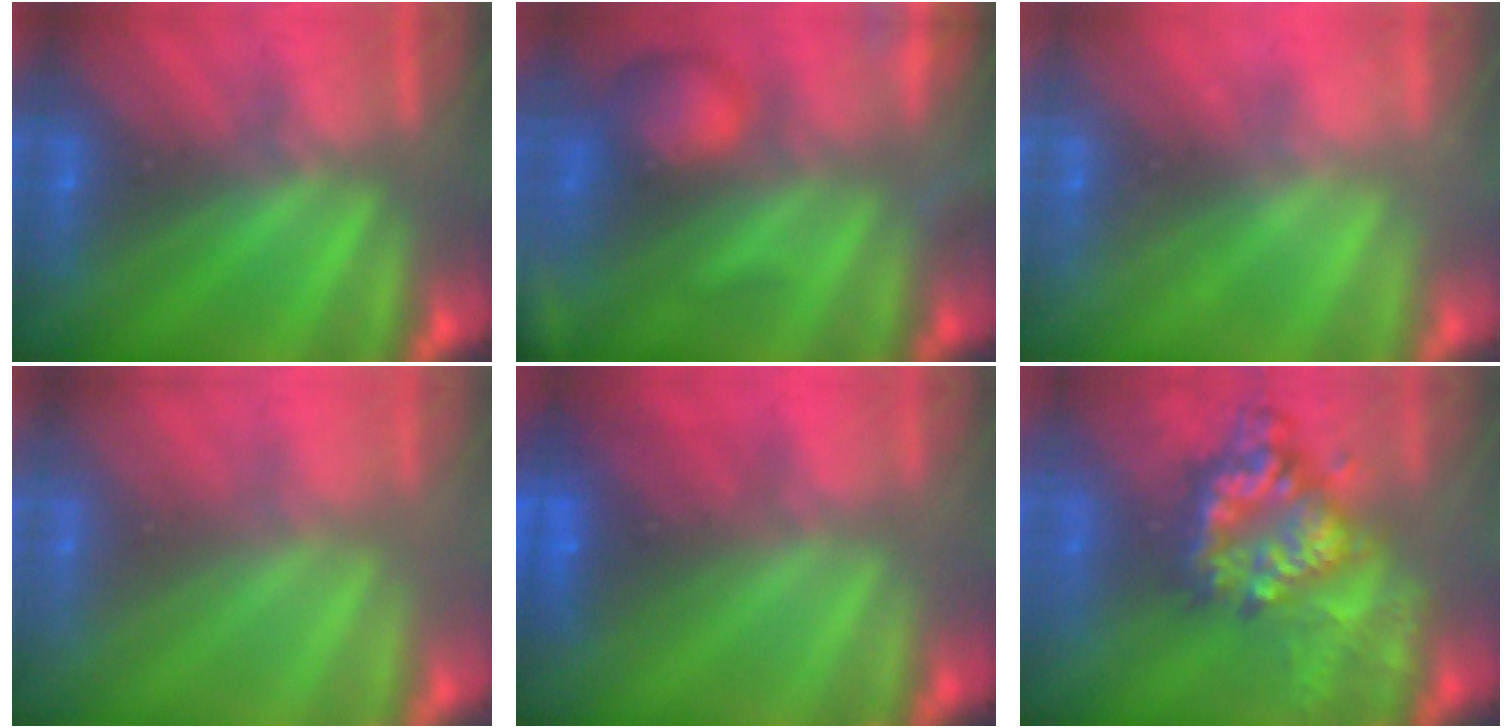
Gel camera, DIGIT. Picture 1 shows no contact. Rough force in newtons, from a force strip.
{"total": 7.2}
{"total": 2.1}
{"total": 2.9}
{"total": 2.8}
{"total": 9.2}